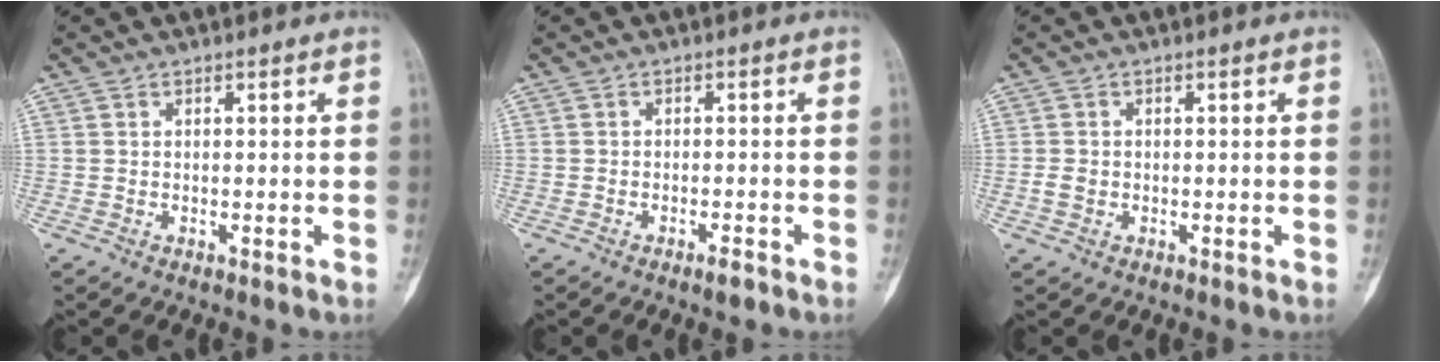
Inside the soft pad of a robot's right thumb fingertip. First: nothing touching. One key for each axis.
{"total": 1.9, "fx": -1.3, "fy": 0.4, "fz": 1.3, "tx": -0.024, "ty": 0.004, "tz": -0.022}
{"total": 1.7, "fx": -0.4, "fy": 1.4, "fz": 0.9, "tx": -0.018, "ty": 0.004, "tz": -0.006}